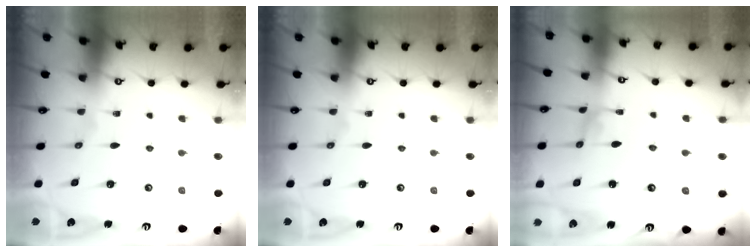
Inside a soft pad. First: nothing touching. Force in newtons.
{"total": 0.0}
{"total": 1.6, "press": 1.6, "slide": 0.1}